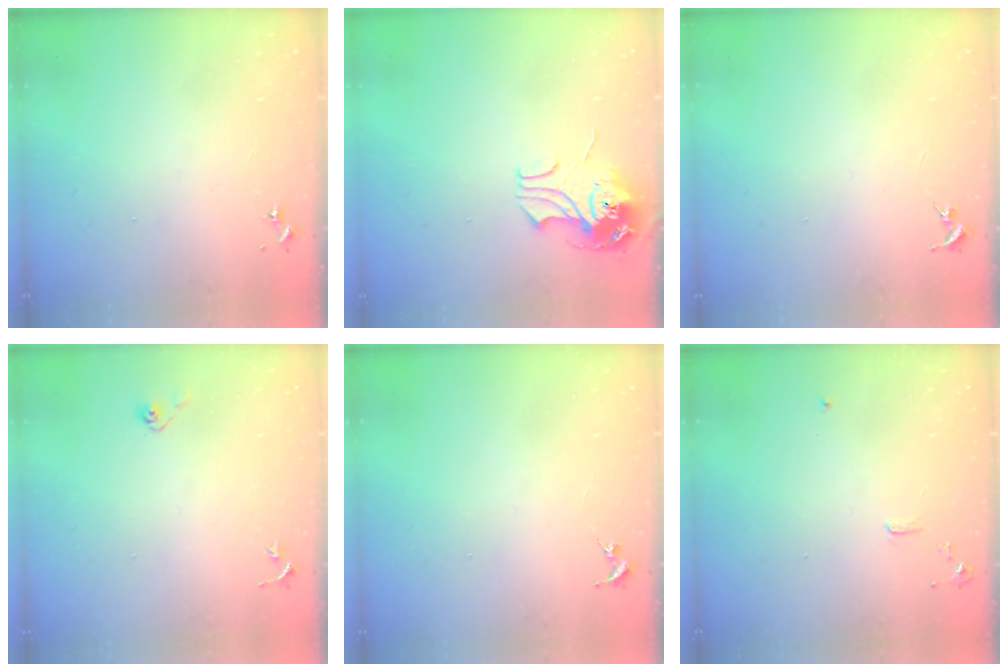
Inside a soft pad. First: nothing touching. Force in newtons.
{"total": 11.0, "press": 10.9, "slide": 1.5}
{"total": 0.0}
{"total": 3.5, "press": 3.2, "slide": 1.5}
{"total": 0.0}
{"total": 6.0, "press": 6.0, "slide": 0.7}